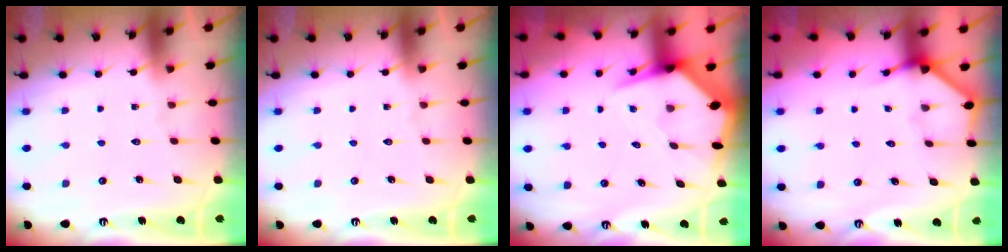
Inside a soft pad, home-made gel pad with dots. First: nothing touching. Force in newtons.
{"total": 0.0}
{"total": 5.4, "press": 5.4, "slide": 0.6}
{"total": 2.5, "press": 2.5, "slide": 0.2}